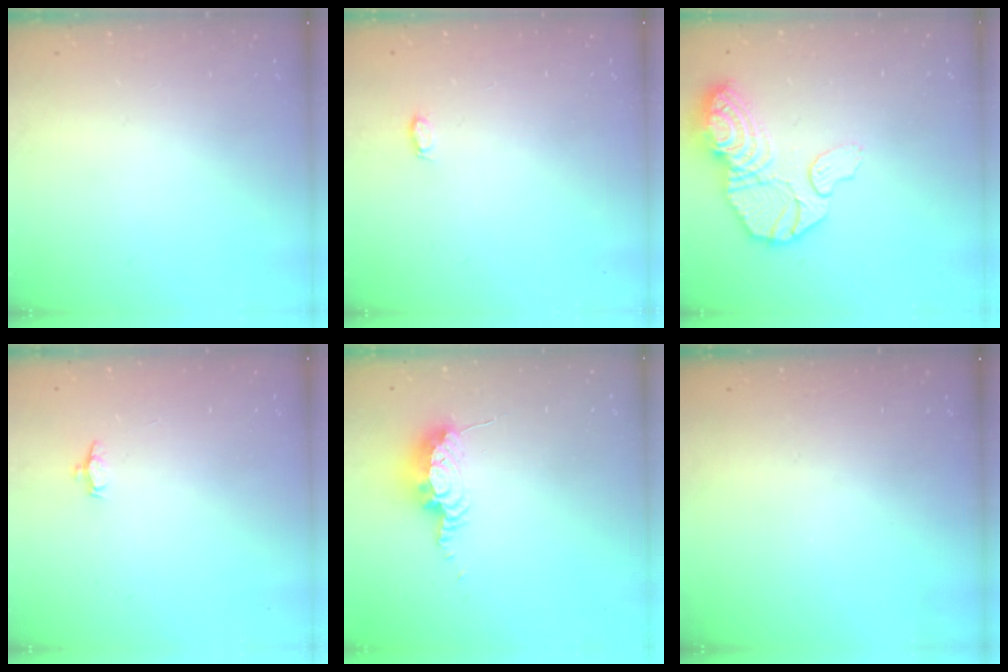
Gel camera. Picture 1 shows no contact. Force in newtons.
{"total": 2.7, "press": 2.7, "slide": 0.3}
{"total": 15.5, "press": 15.5, "slide": 1.4}
{"total": 3.8, "press": 3.8, "slide": 0.3}
{"total": 8.0, "press": 7.9, "slide": 0.9}
{"total": 0.0}